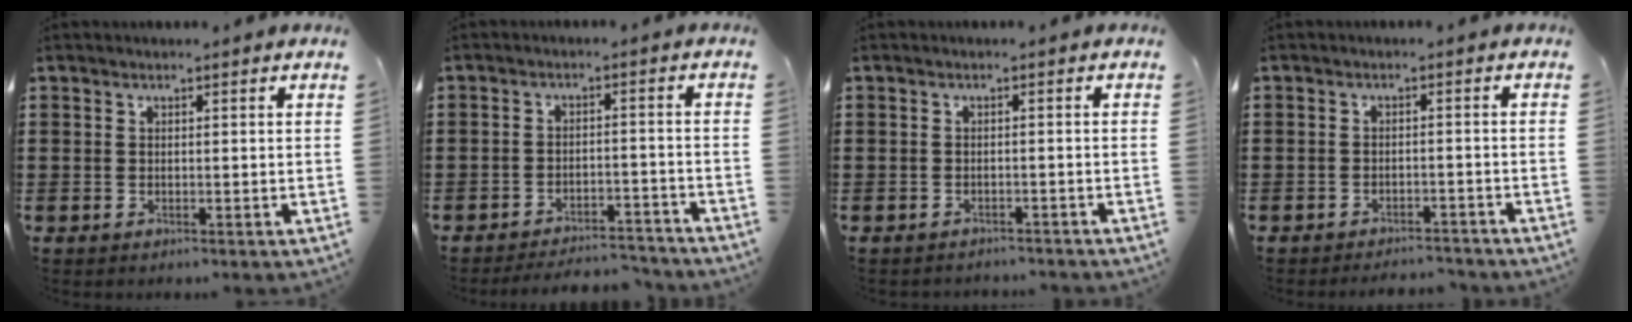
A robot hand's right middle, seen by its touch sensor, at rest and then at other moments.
{"total": 3.8, "force": [-3.8, 0.2, 0.5], "torque": [-0.019, -0.001, -0.080]}
{"total": 1.1, "force": [-1.0, 0.0, 0.0], "torque": [-0.005, -0.001, -0.022]}
{"total": 2.4, "force": [-2.4, 0.1, 0.0], "torque": [-0.006, -0.001, -0.051]}